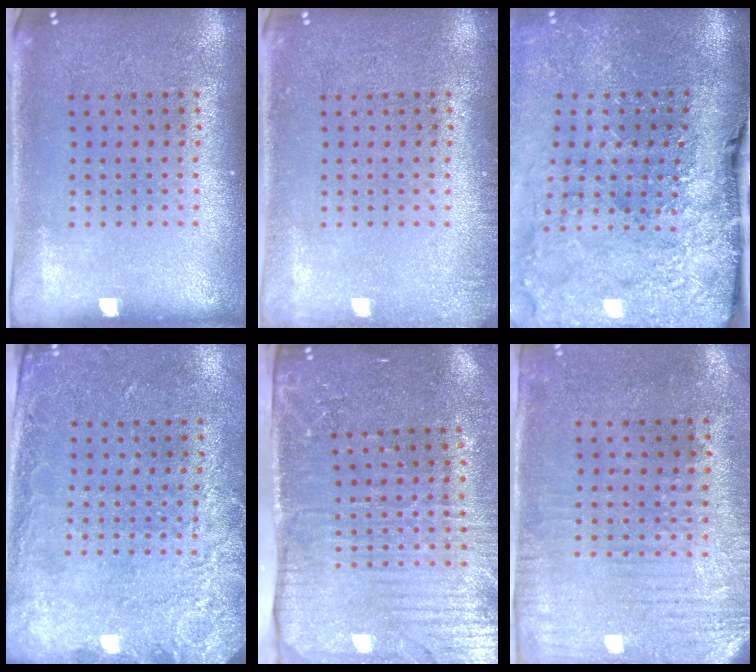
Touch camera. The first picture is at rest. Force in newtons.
{"total": 1.1, "press": 1.0, "slide": 0.2}
{"total": 4.6, "press": 3.6, "slide": 2.9}
{"total": 2.6, "press": 1.9, "slide": 1.8}
{"total": 4.4, "press": 3.7, "slide": 2.5}
{"total": 2.9, "press": 2.4, "slide": 1.7}